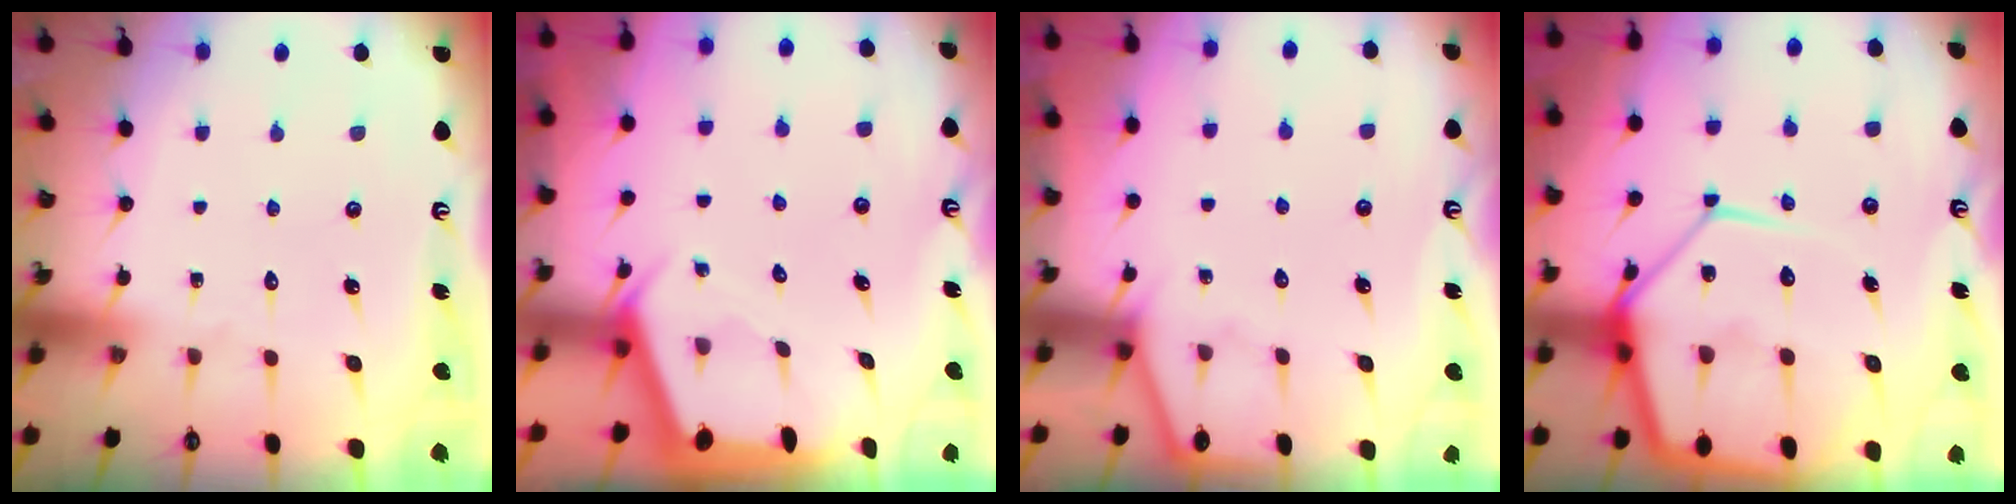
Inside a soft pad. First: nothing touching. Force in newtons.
{"total": 2.5, "press": 2.5, "slide": 0.3}
{"total": 3.2, "press": 3.1, "slide": 0.5}
{"total": 18.9, "press": 18.8, "slide": 1.9}